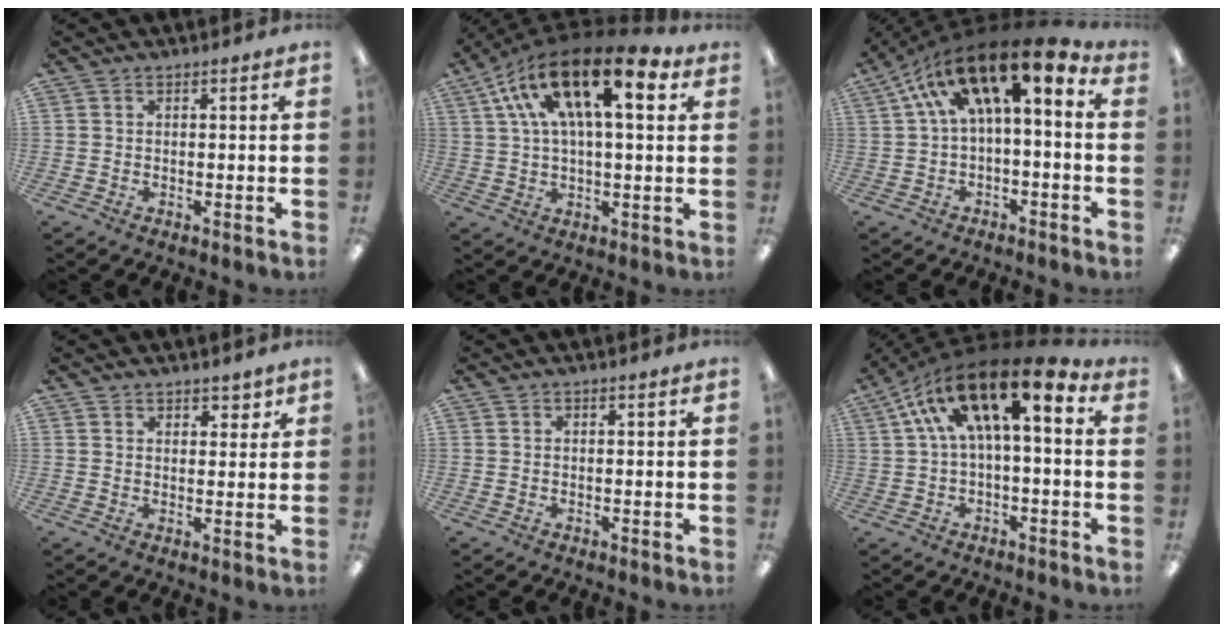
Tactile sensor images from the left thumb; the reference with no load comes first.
{"total": 20.8, "force": [9.5, 8.4, 16.4], "torque": [-0.294, -0.027, 0.152]}
{"total": 16.1, "force": [6.5, 6.2, 13.4], "torque": [-0.235, -0.033, 0.105]}
{"total": 3.1, "force": [2.6, 1.5, 0.5], "torque": [0.003, -0.009, 0.046]}
{"total": 0.0}
{"total": 17.6, "force": [7.5, 6.5, 14.6], "torque": [-0.266, -0.040, 0.117]}